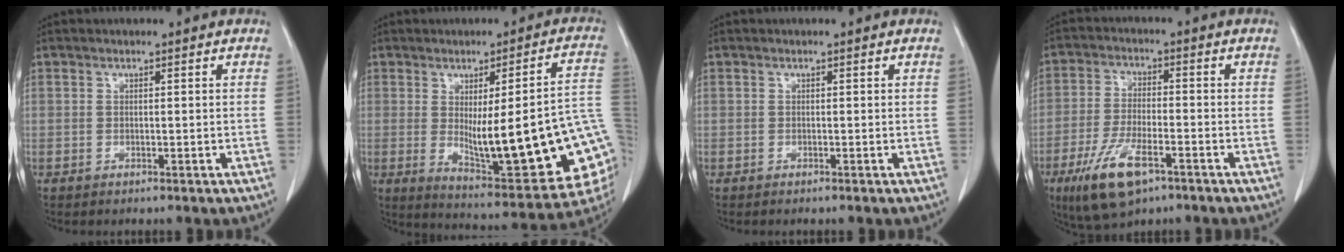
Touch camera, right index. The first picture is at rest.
{"total": 24.0, "force": [-3.2, 4.5, 23.4], "torque": [-0.244, -0.005, -0.023]}
{"total": 0.0}
{"total": 10.3, "force": [-5.7, 3.4, 7.8], "torque": [-0.162, -0.017, -0.099]}